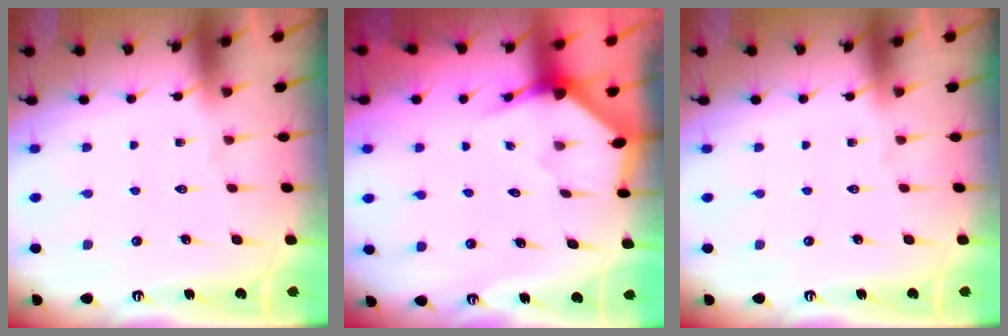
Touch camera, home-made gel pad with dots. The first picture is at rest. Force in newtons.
{"total": 3.0, "press": 3.0, "slide": 0.3}
{"total": 0.0}